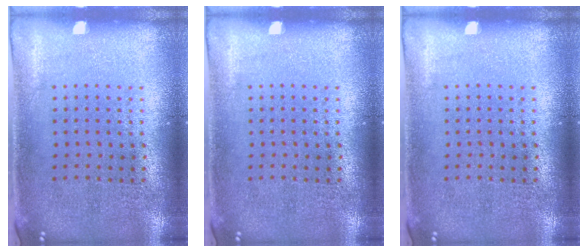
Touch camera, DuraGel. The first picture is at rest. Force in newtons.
{"total": 0.0}
{"total": 0.0}